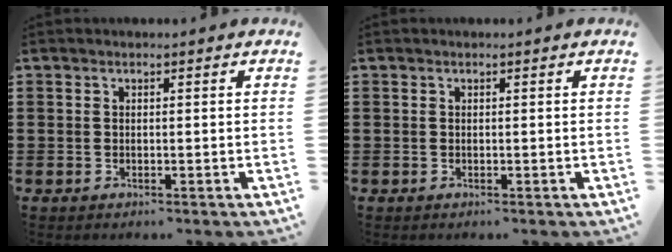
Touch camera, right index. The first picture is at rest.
{"total": 0.0}